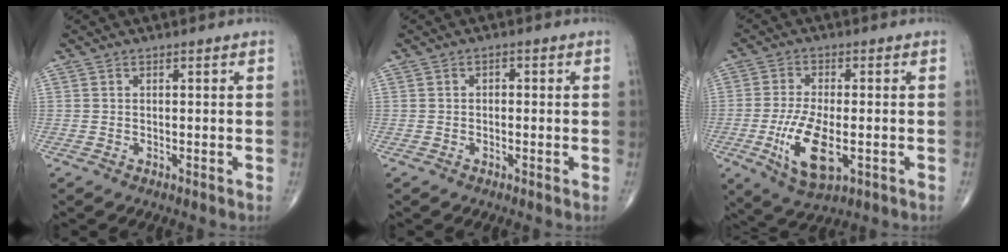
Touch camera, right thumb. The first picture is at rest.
{"total": 0.9, "force": [-0.1, 0.7, 0.6], "torque": [0.001, 0.004, -0.007]}
{"total": 10.9, "force": [-2.8, 4.6, 9.4], "torque": [-0.183, -0.007, -0.045]}